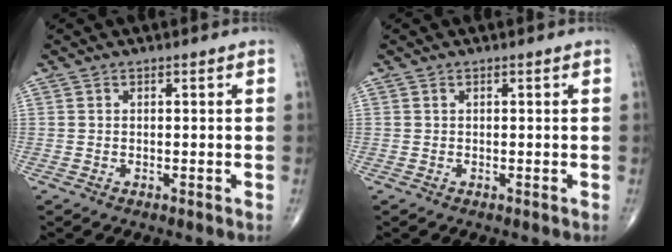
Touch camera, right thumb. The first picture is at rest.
{"total": 0.0}